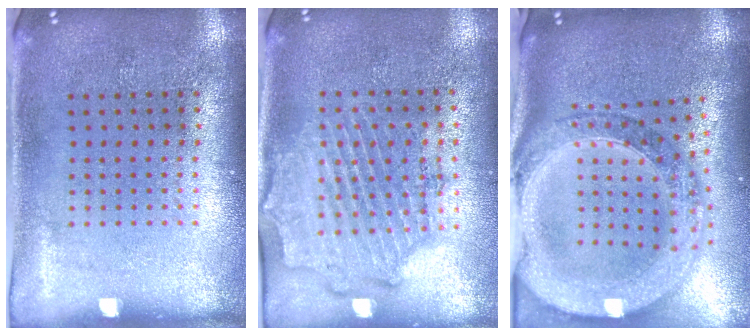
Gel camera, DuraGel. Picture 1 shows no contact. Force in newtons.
{"total": 1.9, "press": 1.7, "slide": 0.7}
{"total": 2.8, "press": 2.4, "slide": 1.4}